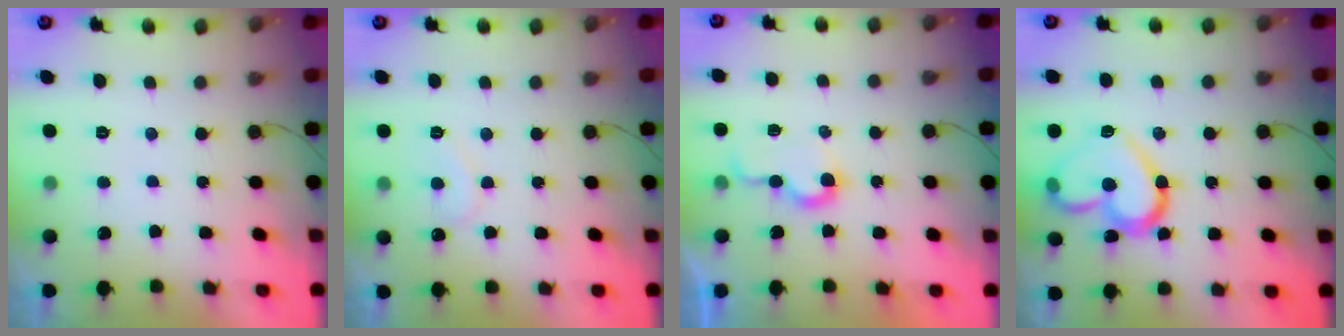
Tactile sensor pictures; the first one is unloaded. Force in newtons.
{"total": 6.0, "press": 6.0, "slide": 0.4}
{"total": 5.1, "press": 5.1, "slide": 0.6}
{"total": 17.3, "press": 17.2, "slide": 1.5}